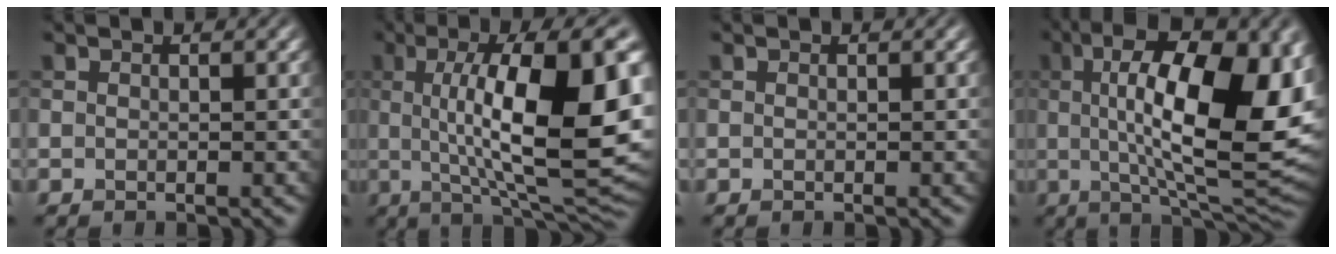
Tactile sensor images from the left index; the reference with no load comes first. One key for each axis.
{"total": 15.3, "fx": 1.7, "fy": 4.6, "fz": 14.5, "tx": -0.210, "ty": -0.001, "tz": 0.023}
{"total": 0.0}
{"total": 17.1, "fx": 2.7, "fy": 6.2, "fz": 15.7, "tx": -0.224, "ty": 0.009, "tz": 0.035}